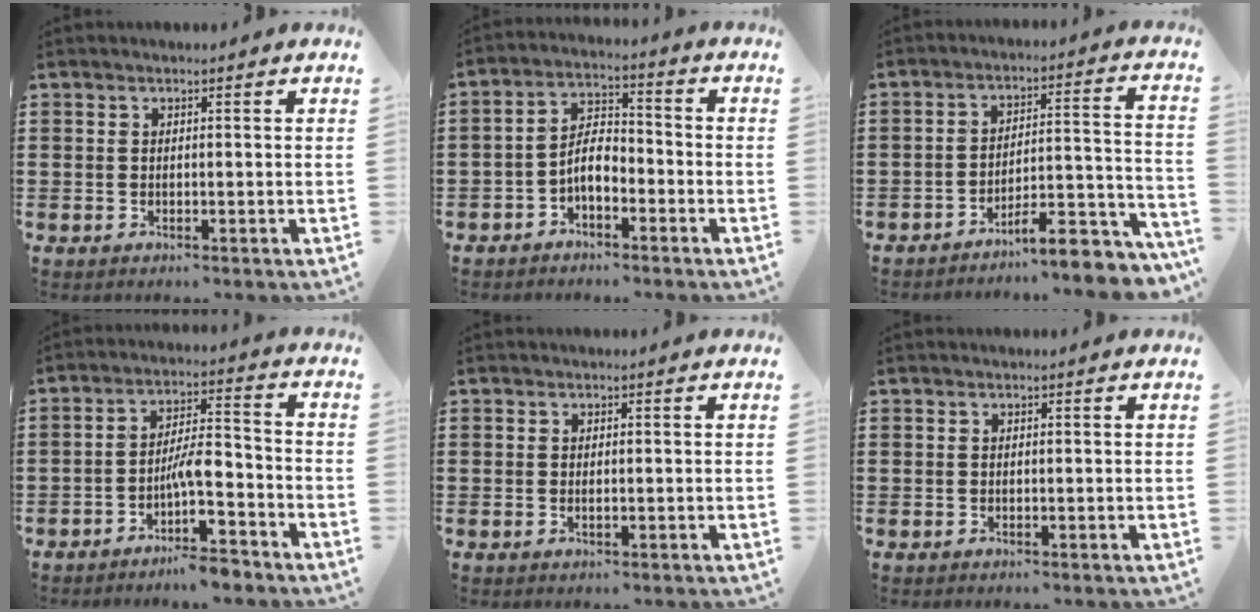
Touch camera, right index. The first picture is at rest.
{"total": 4.9, "force": [-2.3, 2.3, 3.7], "torque": [-0.080, 0.008, -0.048]}
{"total": 7.3, "force": [-6.1, 1.3, 3.8], "torque": [-0.054, 0.001, -0.113]}
{"total": 7.3, "force": [-4.4, 2.0, 5.4], "torque": [-0.105, 0.002, -0.087]}
{"total": 0.6, "force": [0.0, 0.1, 0.6], "torque": [-0.013, -0.003, 0.002]}
{"total": 0.0}